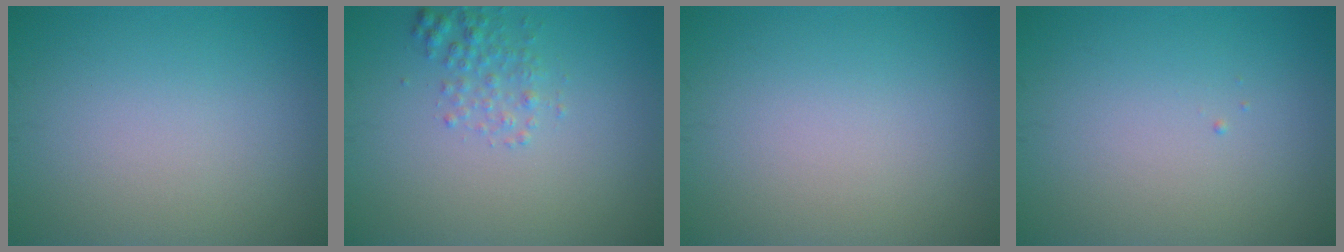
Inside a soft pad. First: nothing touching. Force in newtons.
{"total": 1.7, "press": 1.7, "slide": 0.1}
{"total": 0.0}
{"total": 0.0}